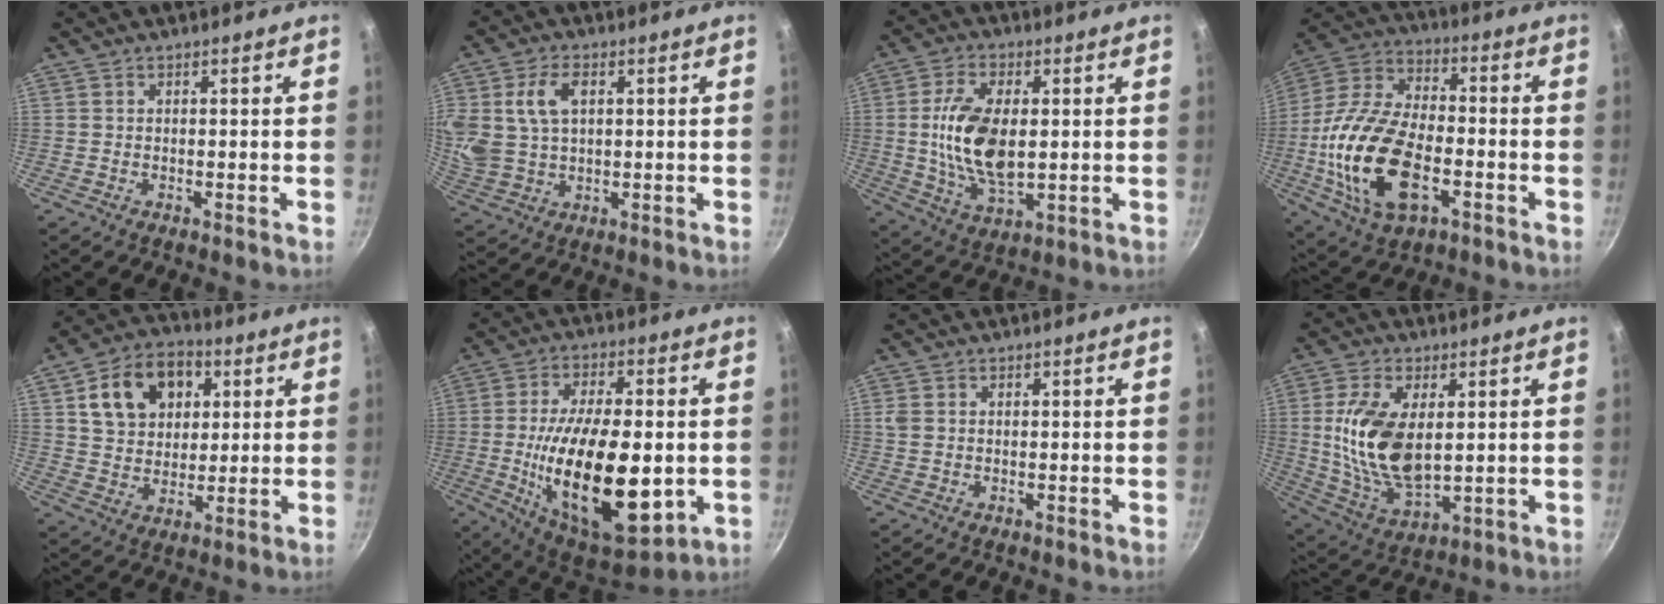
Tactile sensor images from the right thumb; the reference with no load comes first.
{"total": 12.4, "force": [3.1, 8.5, 8.5], "torque": [-0.171, 0.004, 0.064]}
{"total": 14.0, "force": [0.8, 7.4, 11.9], "torque": [-0.222, -0.003, 0.018]}
{"total": 21.9, "force": [-5.3, 12.1, 17.5], "torque": [-0.340, 0.026, -0.101]}
{"total": 14.4, "force": [4.7, 10.7, 8.4], "torque": [-0.116, 0.006, 0.076]}
{"total": 25.0, "force": [-3.4, 11.1, 22.1], "torque": [-0.366, -0.003, -0.046]}
{"total": 1.4, "force": [0.3, 1.2, 0.8], "torque": [-0.016, 0.003, 0.006]}
{"total": 15.9, "force": [2.2, 8.5, 13.3], "torque": [-0.252, -0.017, 0.051]}